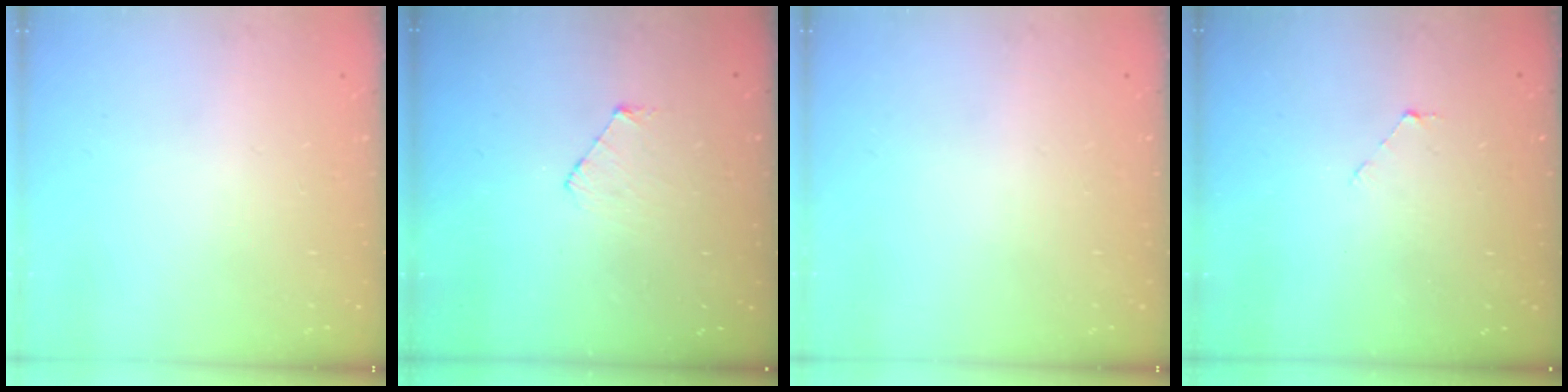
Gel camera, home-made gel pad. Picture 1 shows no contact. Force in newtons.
{"total": 5.5, "press": 5.5, "slide": 0.5}
{"total": 0.0}
{"total": 2.8, "press": 2.8, "slide": 0.2}